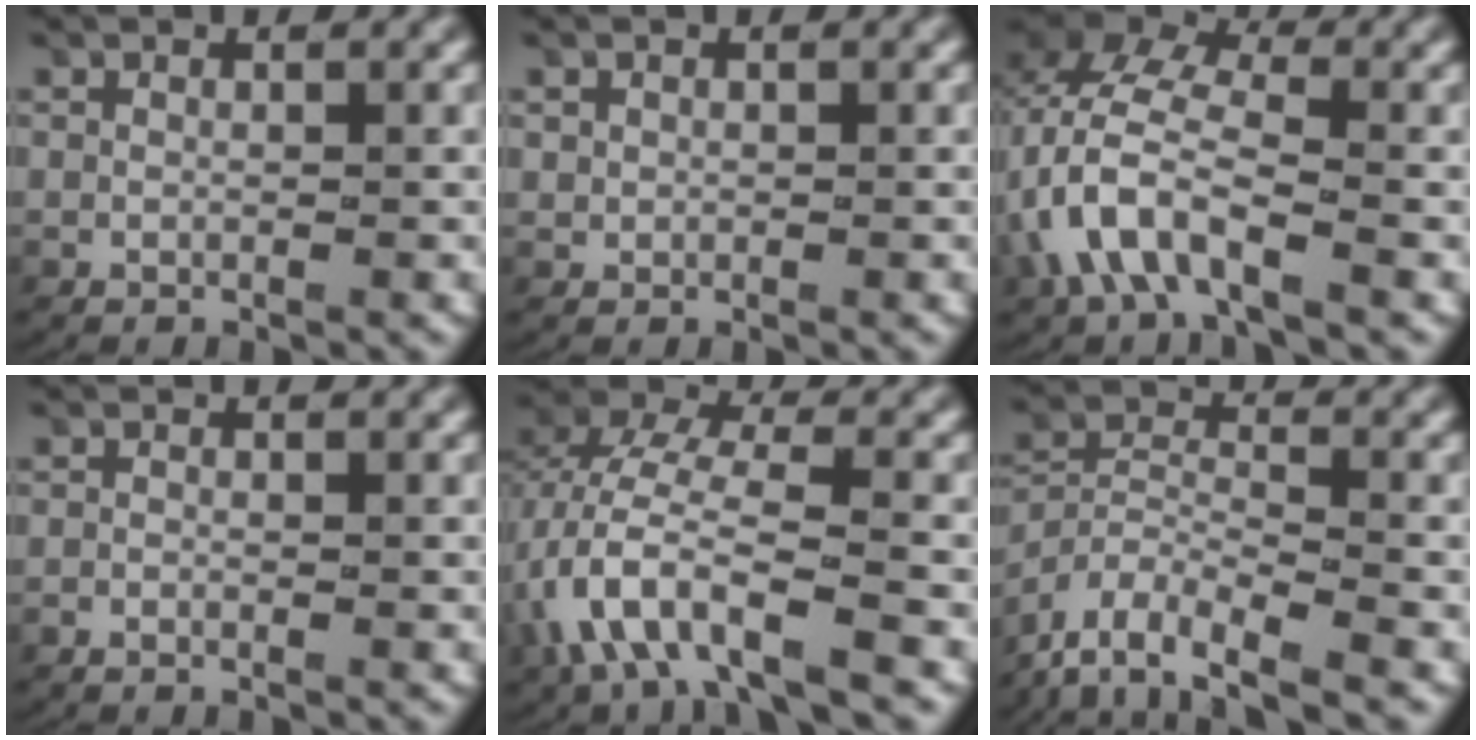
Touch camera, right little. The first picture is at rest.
{"total": 0.9, "force": [0.2, 0.8, 0.3], "torque": [-0.014, -0.005, 0.006]}
{"total": 8.7, "force": [0.8, 6.0, 6.3], "torque": [-0.141, -0.003, 0.006]}
{"total": 0.9, "force": [-0.8, 0.4, 0.3], "torque": [-0.011, -0.003, -0.016]}
{"total": 6.3, "force": [-0.9, 3.5, 5.1], "torque": [-0.130, -0.014, -0.009]}
{"total": 8.6, "force": [-5.6, 5.2, 4.0], "torque": [-0.095, -0.037, -0.090]}